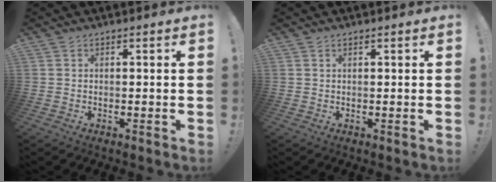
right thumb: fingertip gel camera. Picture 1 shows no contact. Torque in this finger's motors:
{"motor_torque": [0.00, -0.09, -0.25, 0.16, -0.01]}